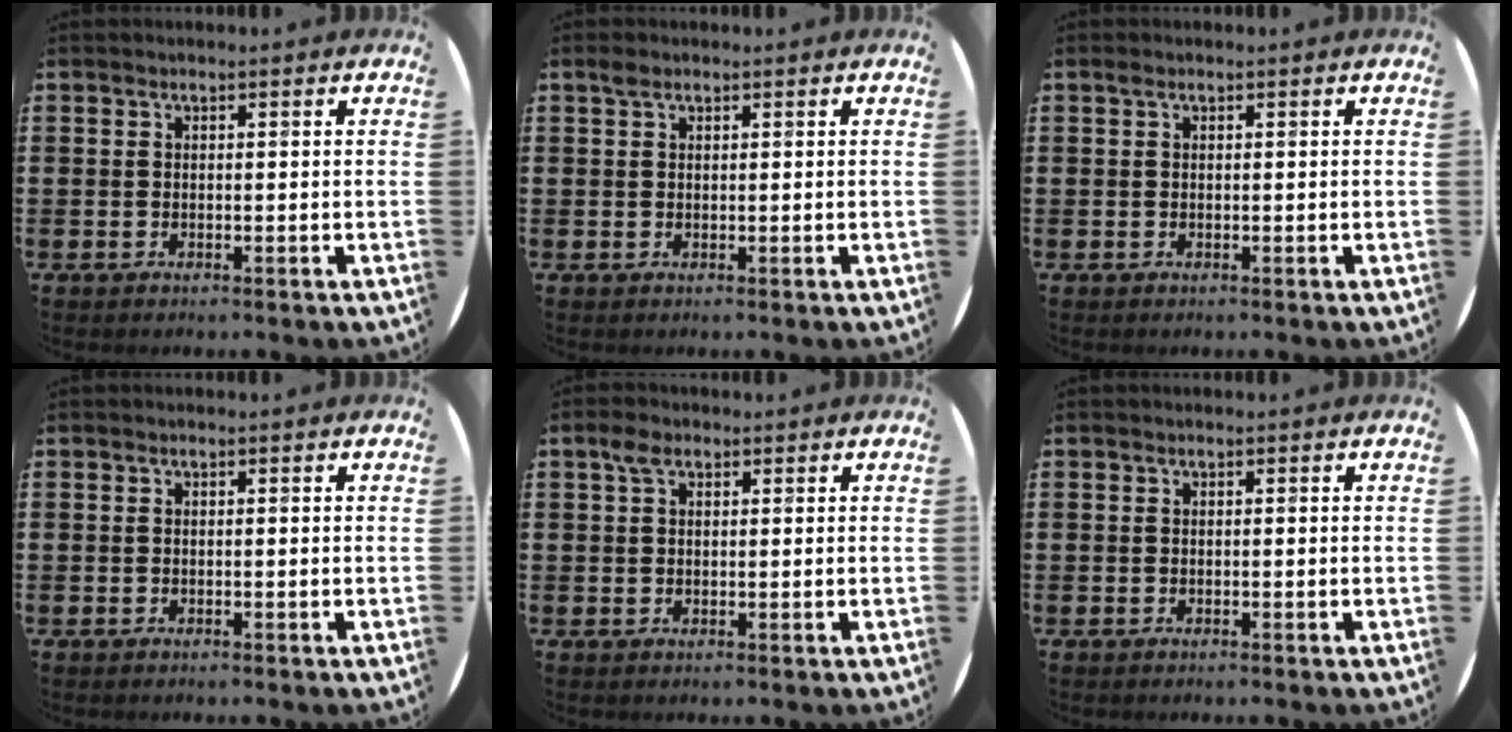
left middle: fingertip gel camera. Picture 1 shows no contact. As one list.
[{"total": 0.9, "force": [0.6, 0.5, 0.4], "torque": [-0.002, 0.002, 0.009]}, {"total": 0.0}, {"total": 0.0}, {"total": 2.2, "force": [1.3, 1.3, 1.2], "torque": [-0.019, 0.002, 0.023]}, {"total": 0.0}]